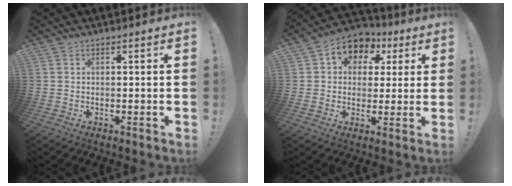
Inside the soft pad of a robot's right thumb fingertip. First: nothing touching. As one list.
[{"total": 8.7, "force": [3.0, 7.3, 3.5], "torque": [-0.051, -0.010, 0.062]}]